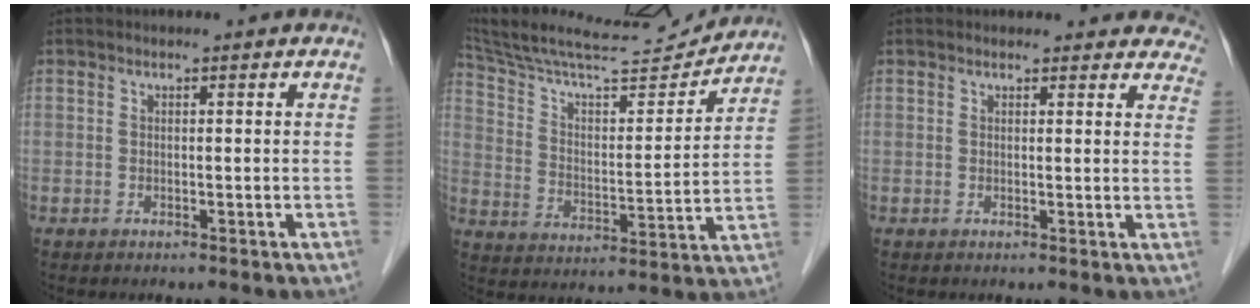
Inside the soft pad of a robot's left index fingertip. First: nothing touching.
{"total": 20.3, "force": [18.9, 1.7, 7.3], "torque": [-0.131, -0.002, 0.294]}
{"total": 10.0, "force": [9.3, 3.2, 1.5], "torque": [0.027, -0.011, 0.072]}